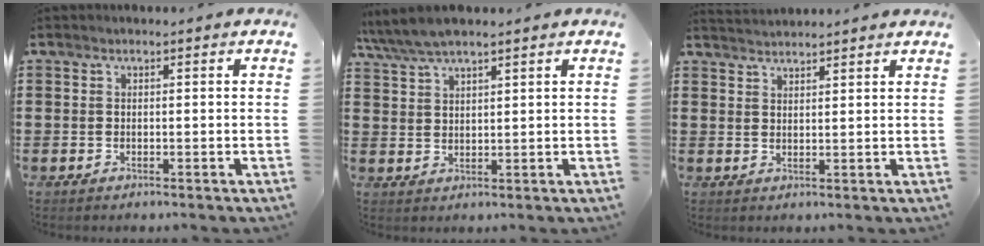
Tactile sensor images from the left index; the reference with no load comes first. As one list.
[{"total": 4.2, "force": [3.5, 0.8, 2.1], "torque": [-0.051, -0.004, 0.064]}, {"total": 2.2, "force": [2.2, -0.2, -0.1], "torque": [-0.003, -0.002, 0.043]}]